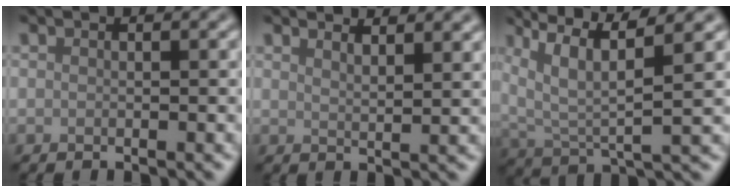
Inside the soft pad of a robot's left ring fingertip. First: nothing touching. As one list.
[{"total": 3.6, "force": [2.9, 1.1, 1.8], "torque": [-0.007, 0.014, 0.027]}, {"total": 8.2, "force": [4.3, 2.0, 6.7], "torque": [-0.140, 0.010, 0.083]}]